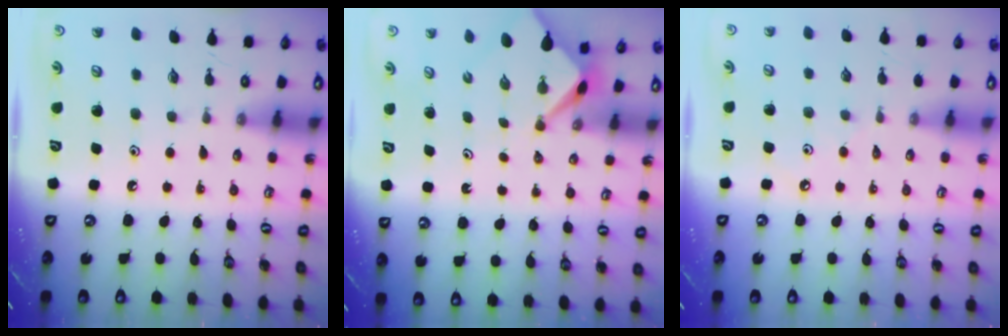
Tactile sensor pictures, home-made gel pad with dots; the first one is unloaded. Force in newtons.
{"total": 2.5, "press": 2.4, "slide": 0.3}
{"total": 1.2, "press": 1.1, "slide": 0.4}